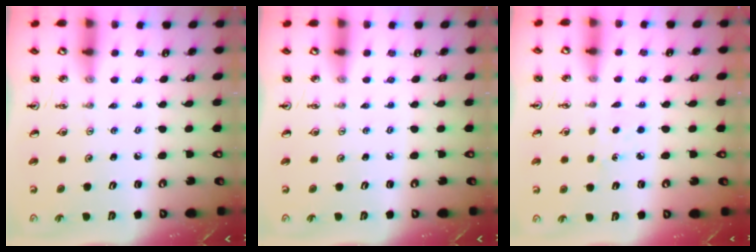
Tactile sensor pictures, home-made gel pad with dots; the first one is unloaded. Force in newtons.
{"total": 0.0}
{"total": 3.7, "press": 3.7, "slide": 0.5}